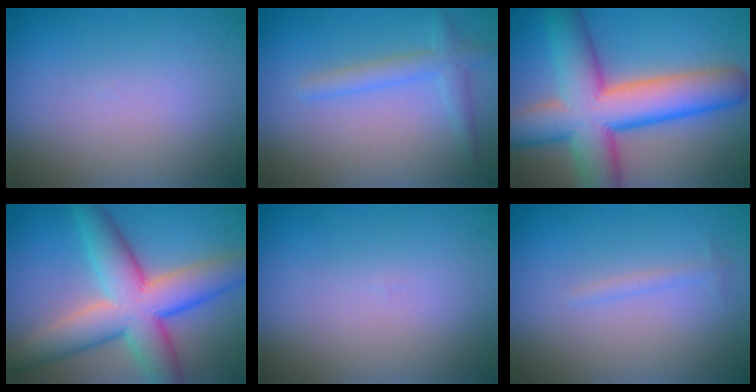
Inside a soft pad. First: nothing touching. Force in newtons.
{"total": 2.4, "press": 2.4, "slide": 0.2}
{"total": 12.6, "press": 12.6, "slide": 0.6}
{"total": 9.9, "press": 9.9, "slide": 0.5}
{"total": 0.0}
{"total": 0.8, "press": 0.8, "slide": 0.0}